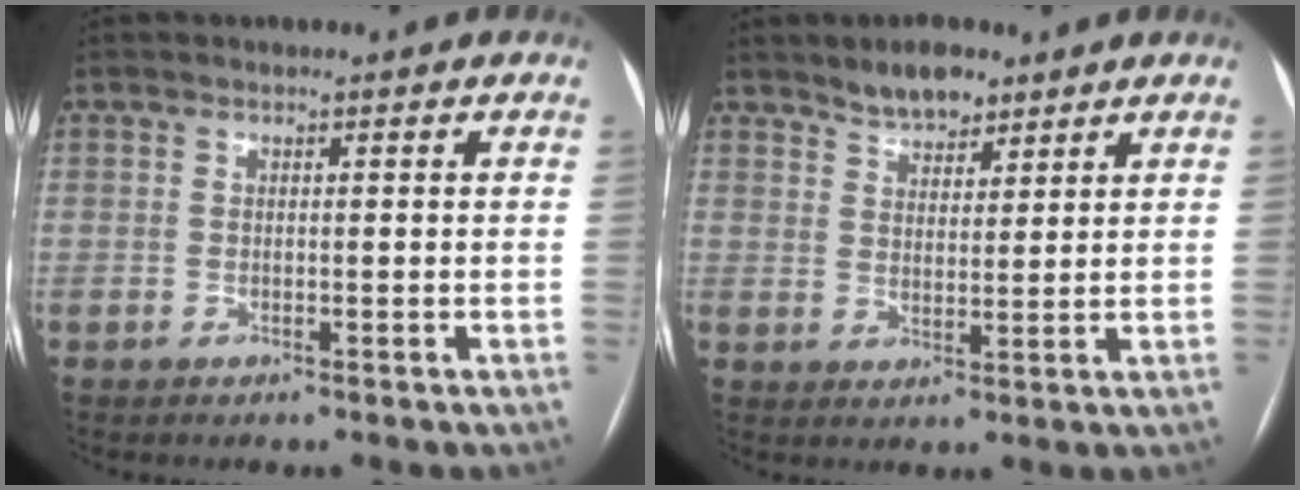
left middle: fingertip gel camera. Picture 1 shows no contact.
{"total": 5.5, "force": [4.4, 2.2, 2.4], "torque": [-0.045, 0.006, 0.078]}